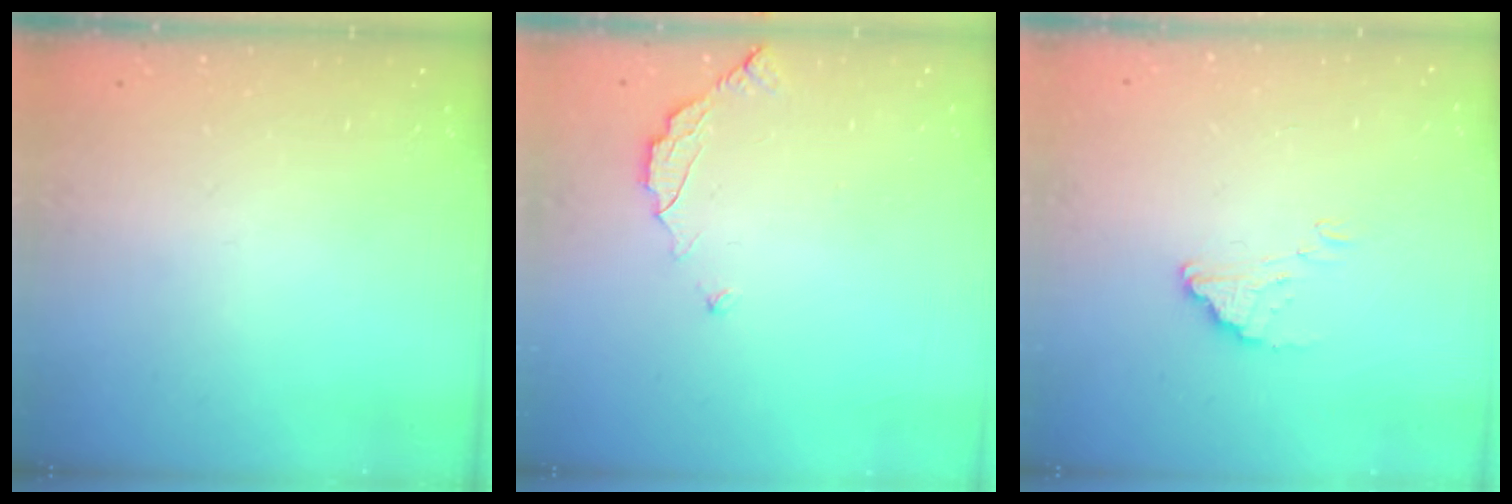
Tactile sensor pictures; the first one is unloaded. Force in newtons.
{"total": 3.0, "press": 3.0, "slide": 0.3}
{"total": 1.9, "press": 1.9, "slide": 0.0}